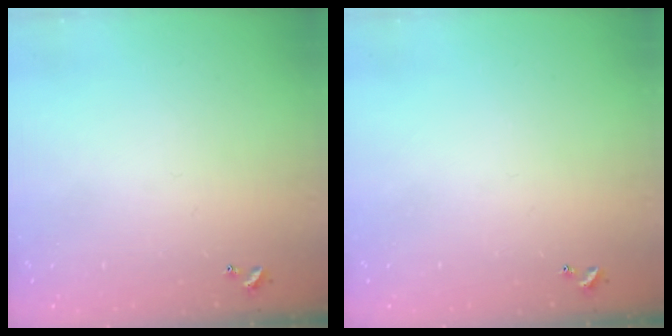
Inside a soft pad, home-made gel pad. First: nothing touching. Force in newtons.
{"total": 0.0}